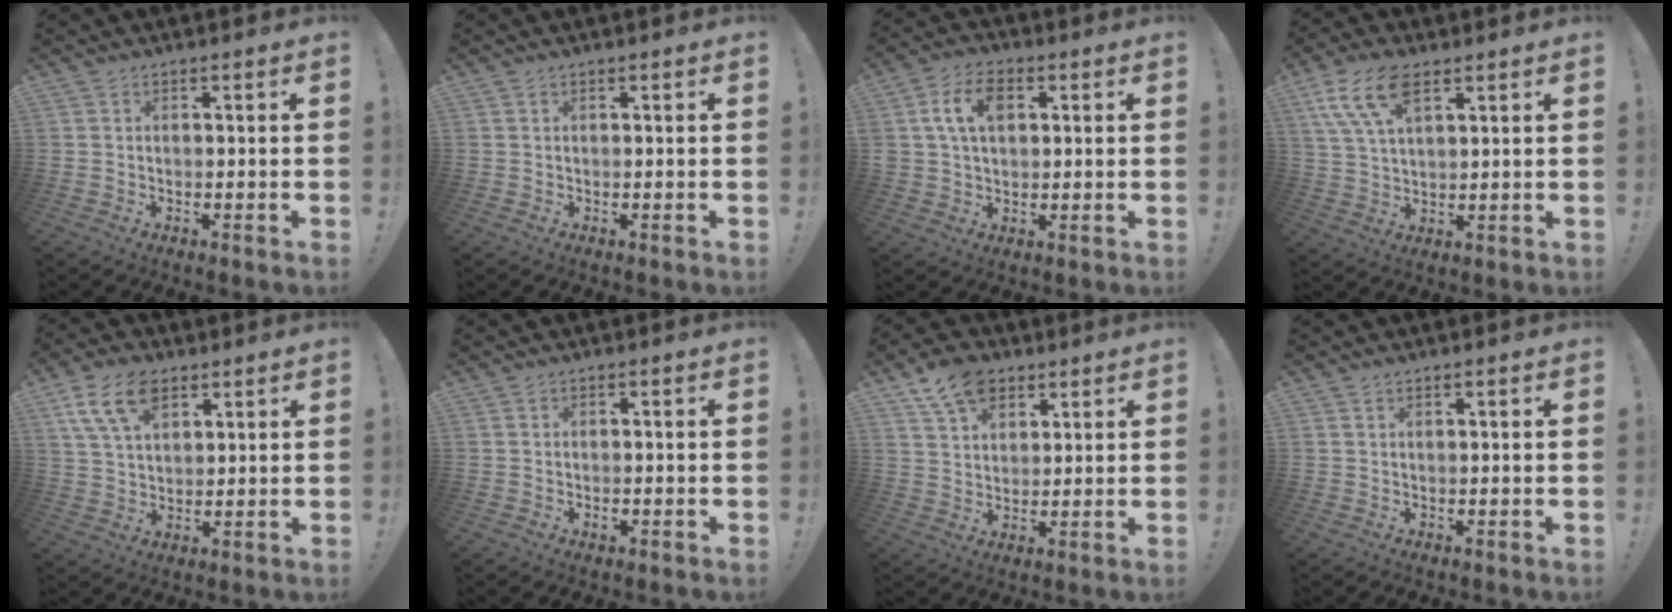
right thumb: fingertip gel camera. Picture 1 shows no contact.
{"total": 0.0}
{"total": 9.8, "force": [2.9, 6.5, 6.7], "torque": [-0.110, 0.007, 0.051]}
{"total": 11.8, "force": [5.9, 5.6, 8.6], "torque": [-0.176, -0.013, 0.112]}
{"total": 12.3, "force": [6.3, 7.3, 7.6], "torque": [-0.142, -0.014, 0.121]}
{"total": 1.0, "force": [-0.6, 0.5, 0.5], "torque": [0.001, -0.002, -0.013]}
{"total": 11.1, "force": [6.8, 7.3, 5.0], "torque": [-0.081, -0.030, 0.130]}
{"total": 0.8, "force": [0.5, 0.3, 0.5], "torque": [-0.004, -0.002, 0.009]}